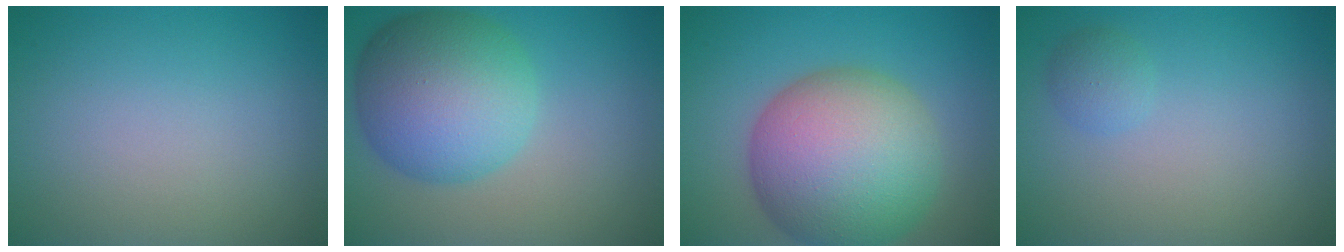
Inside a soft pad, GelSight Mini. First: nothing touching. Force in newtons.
{"total": 9.9, "press": 9.9, "slide": 0.2}
{"total": 13.3, "press": 13.3, "slide": 0.4}
{"total": 1.3, "press": 1.3, "slide": 0.1}